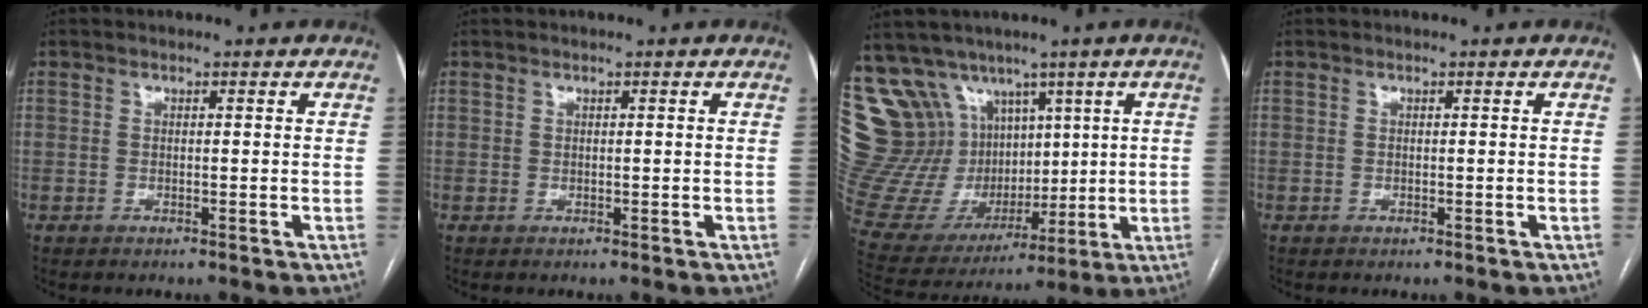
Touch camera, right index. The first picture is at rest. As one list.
[{"total": 0.0}, {"total": 23.5, "force": [11.4, 17.9, 10.1], "torque": [-0.247, 0.073, 0.240]}, {"total": 0.0}]